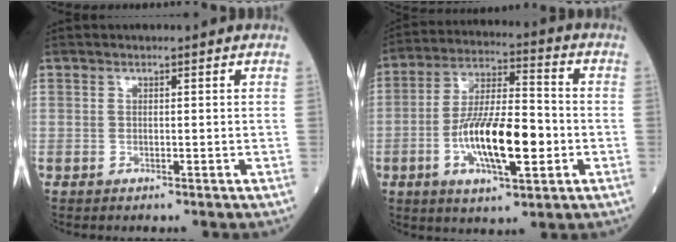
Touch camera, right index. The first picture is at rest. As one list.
[{"total": 14.3, "force": [-3.6, 4.0, 13.2], "torque": [-0.245, 0.003, -0.063]}]